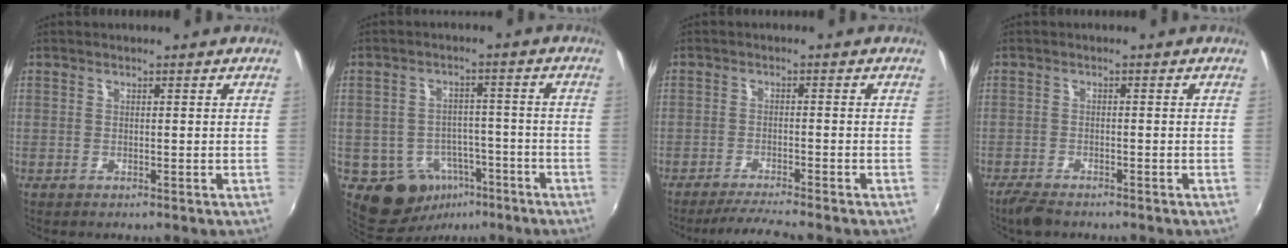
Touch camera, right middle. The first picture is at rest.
{"total": 9.5, "force": [-4.9, 7.4, 3.4], "torque": [-0.074, 0.016, -0.050]}
{"total": 5.4, "force": [-4.9, -0.5, 2.2], "torque": [-0.060, -0.010, -0.085]}
{"total": 3.9, "force": [-3.4, 0.9, 1.7], "torque": [-0.049, -0.015, -0.067]}